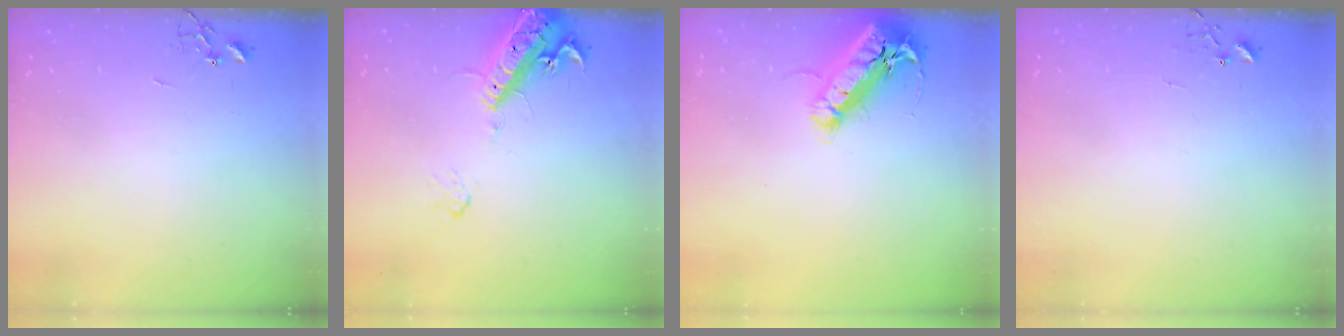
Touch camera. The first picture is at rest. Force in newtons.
{"total": 15.1, "press": 14.7, "slide": 3.5}
{"total": 18.8, "press": 18.4, "slide": 3.8}
{"total": 4.2, "press": 4.2, "slide": 0.3}